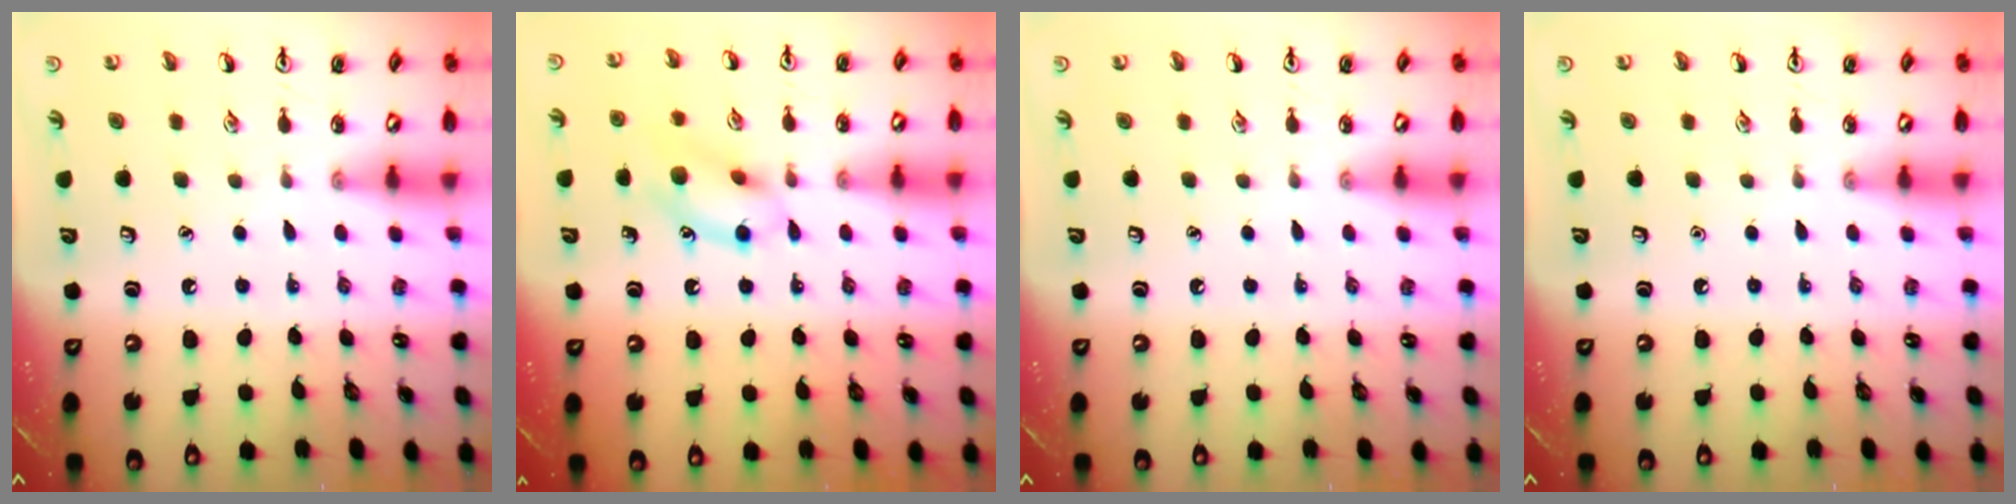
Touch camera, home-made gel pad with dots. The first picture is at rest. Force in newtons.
{"total": 12.1, "press": 11.9, "slide": 2.0}
{"total": 0.0}
{"total": 0.0}